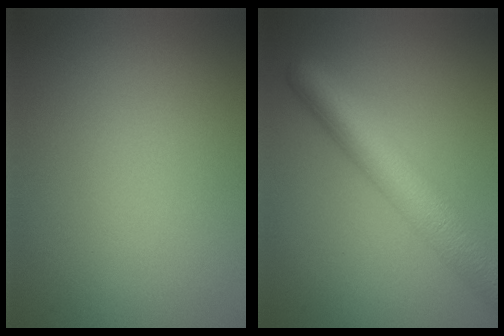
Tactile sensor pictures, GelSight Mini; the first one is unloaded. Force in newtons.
{"total": 6.4, "press": 6.4, "slide": 0.3}